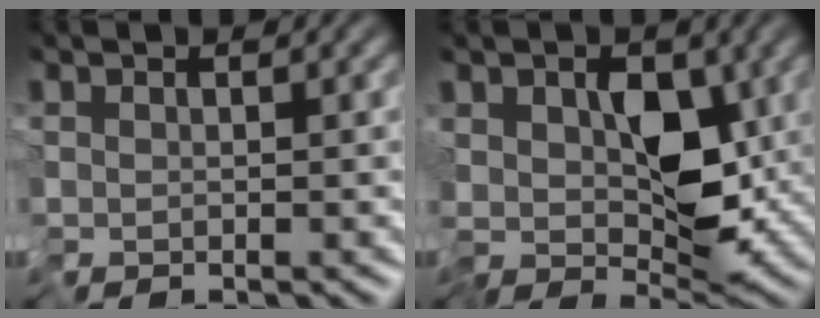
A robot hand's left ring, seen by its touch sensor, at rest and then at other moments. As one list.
[{"total": 6.0, "force": [0.2, 3.3, 5.0], "torque": [-0.077, -0.008, -0.003]}]